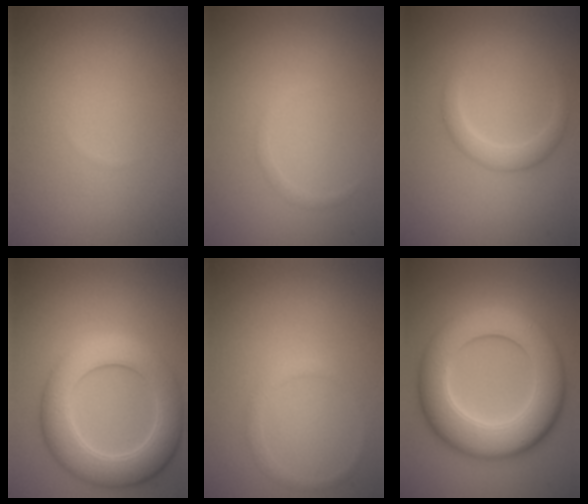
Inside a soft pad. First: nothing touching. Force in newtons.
{"total": 0.6, "press": 0.6, "slide": 0.0}
{"total": 2.0, "press": 2.0, "slide": 0.0}
{"total": 7.0, "press": 7.0, "slide": 0.3}
{"total": 0.9, "press": 0.9, "slide": 0.1}
{"total": 9.8, "press": 9.8, "slide": 0.7}